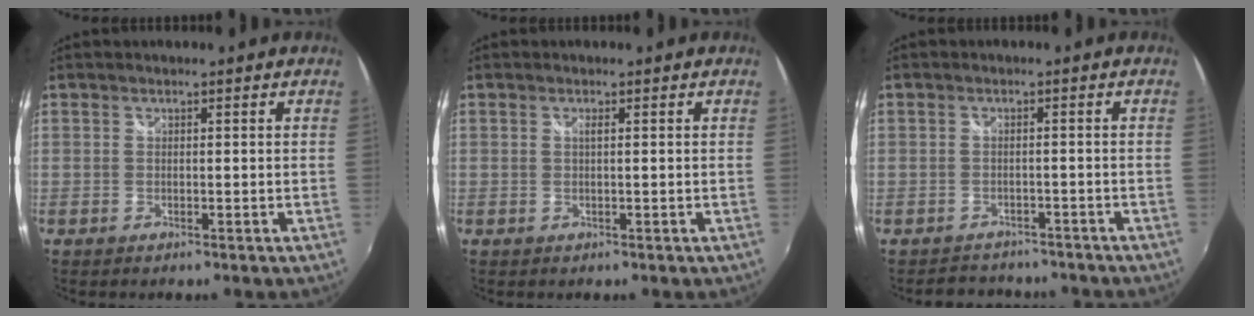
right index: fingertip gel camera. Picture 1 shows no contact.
{"total": 0.7, "force": [0.1, -0.2, 0.7], "torque": [-0.013, 0.000, 0.001]}
{"total": 5.3, "force": [-4.5, 2.8, 0.5], "torque": [-0.011, 0.012, -0.061]}